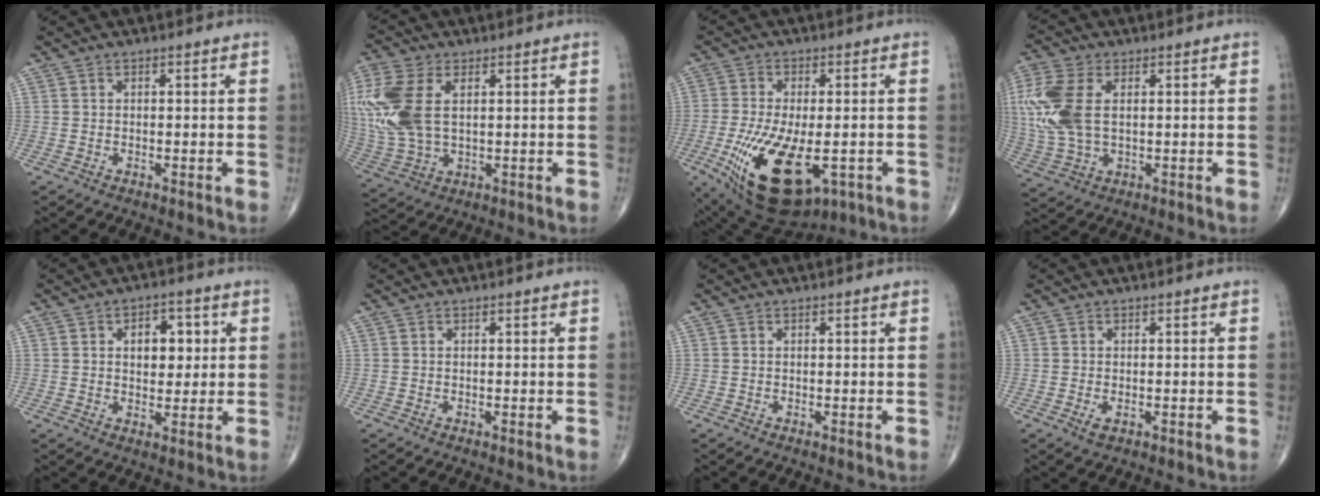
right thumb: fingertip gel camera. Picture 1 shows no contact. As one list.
[{"total": 15.8, "force": [3.4, 9.0, 12.5], "torque": [-0.312, -0.001, 0.070]}, {"total": 18.7, "force": [-6.5, 8.8, 15.1], "torque": [-0.306, -0.017, -0.087]}, {"total": 13.3, "force": [2.2, 7.6, 10.6], "torque": [-0.270, 0.005, 0.048]}, {"total": 7.2, "force": [1.6, 4.6, 5.3], "torque": [-0.042, -0.002, 0.022]}, {"total": 0.0}, {"total": 0.0}, {"total": 1.6, "force": [-0.5, 0.9, 1.2], "torque": [-0.025, -0.004, -0.008]}]